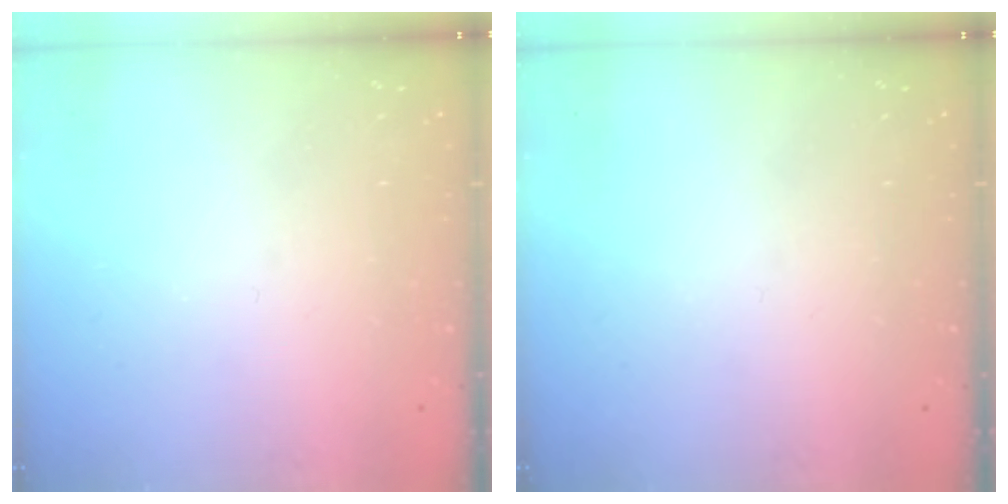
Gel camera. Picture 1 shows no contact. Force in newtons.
{"total": 0.0}